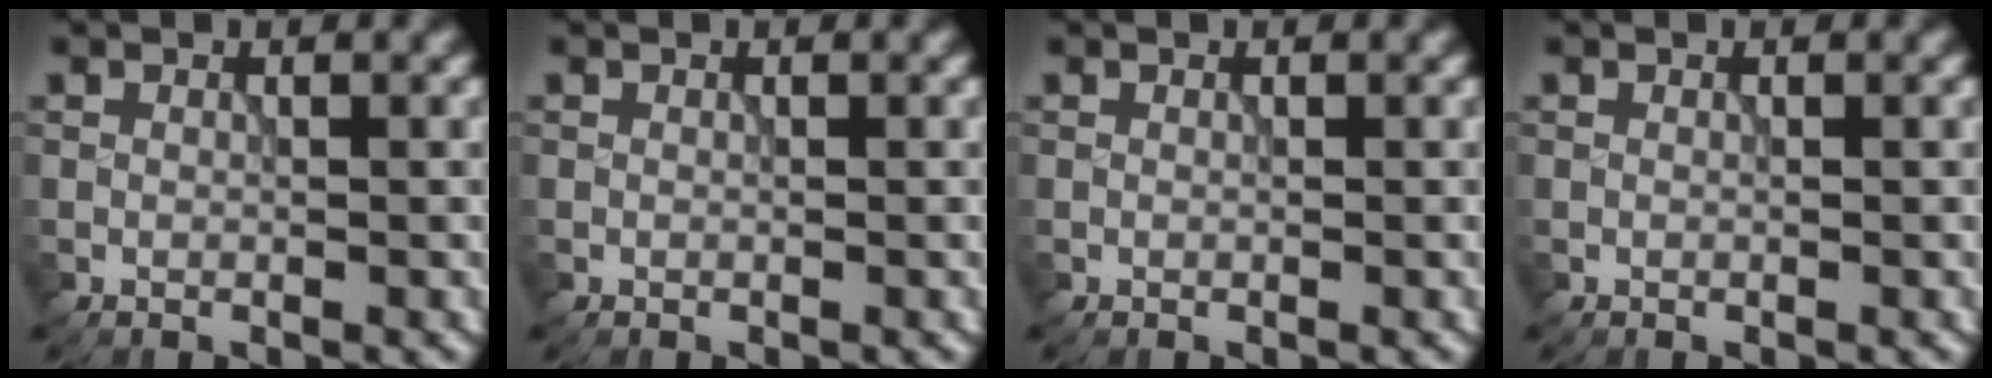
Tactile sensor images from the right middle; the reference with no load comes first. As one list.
[{"total": 0.0}, {"total": 0.0}, {"total": 0.0}]